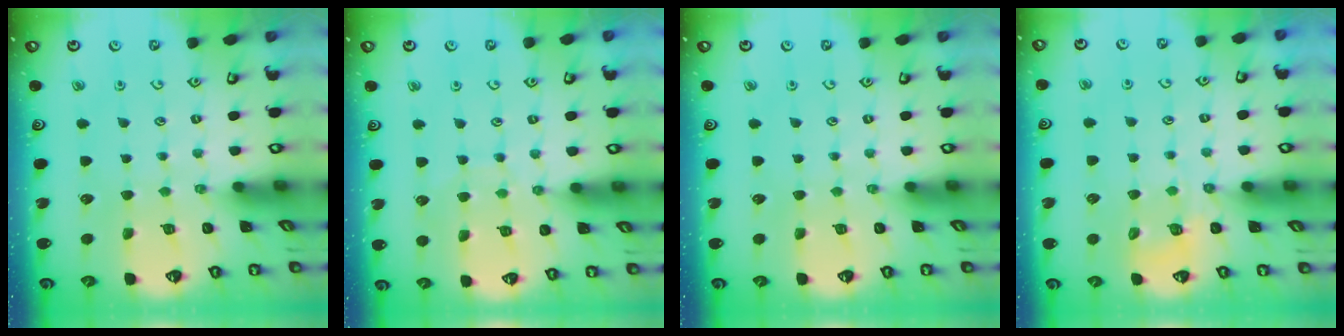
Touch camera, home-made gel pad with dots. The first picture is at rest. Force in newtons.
{"total": 5.5, "press": 5.5, "slide": 0.5}
{"total": 0.0}
{"total": 5.1, "press": 4.9, "slide": 1.4}